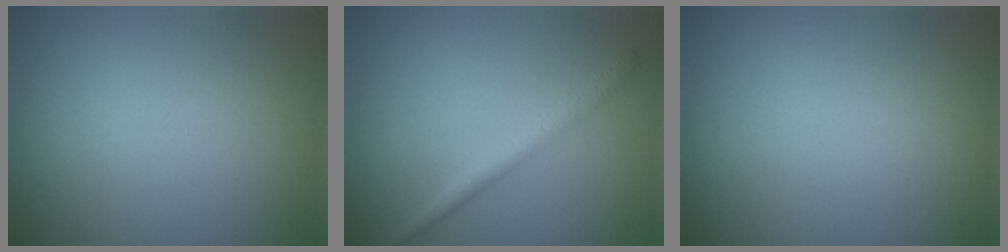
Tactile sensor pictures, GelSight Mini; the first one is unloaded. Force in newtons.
{"total": 2.2, "press": 2.2, "slide": 0.1}
{"total": 0.0}